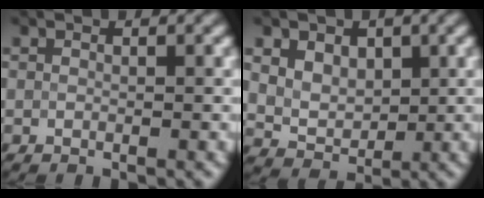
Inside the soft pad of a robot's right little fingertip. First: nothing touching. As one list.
[{"total": 5.6, "force": [2.4, 4.1, 3.1], "torque": [-0.047, 0.015, 0.040]}]